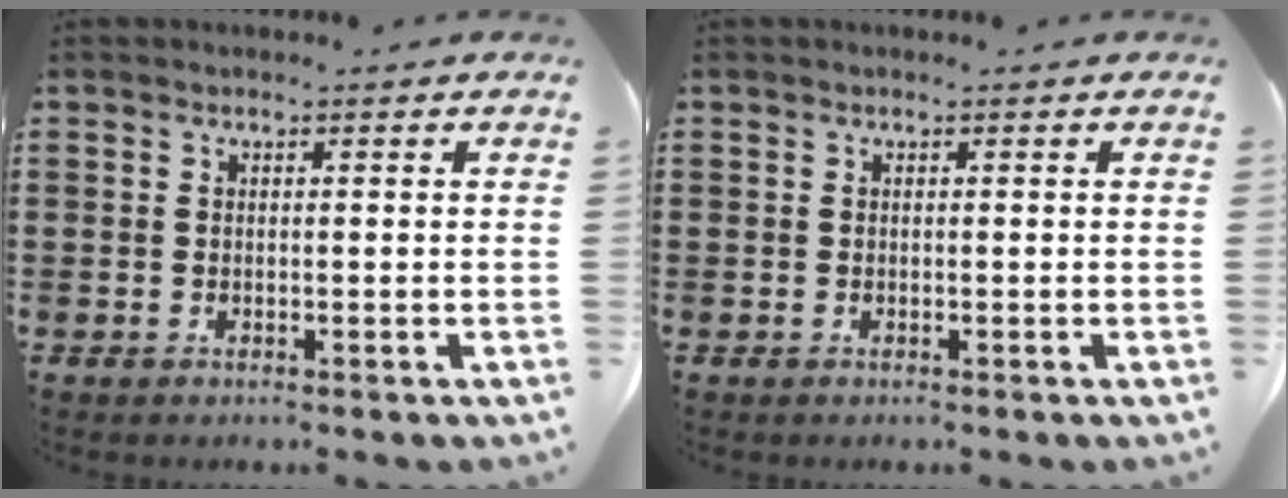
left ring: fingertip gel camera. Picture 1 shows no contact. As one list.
[{"total": 0.0}]